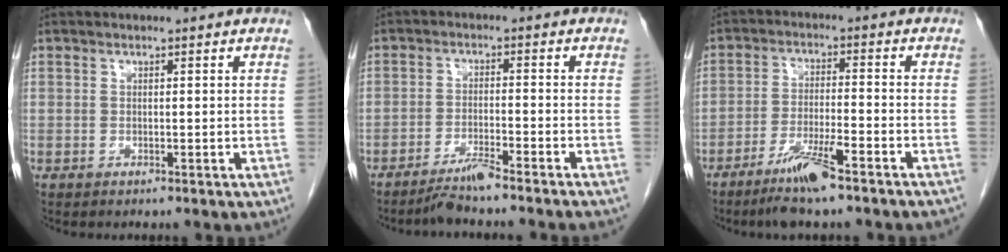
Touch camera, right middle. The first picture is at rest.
{"total": 4.8, "force": [-4.0, -1.3, 2.2], "torque": [-0.042, -0.017, -0.075]}
{"total": 8.1, "force": [-5.8, 0.2, 5.7], "torque": [-0.107, -0.016, -0.104]}